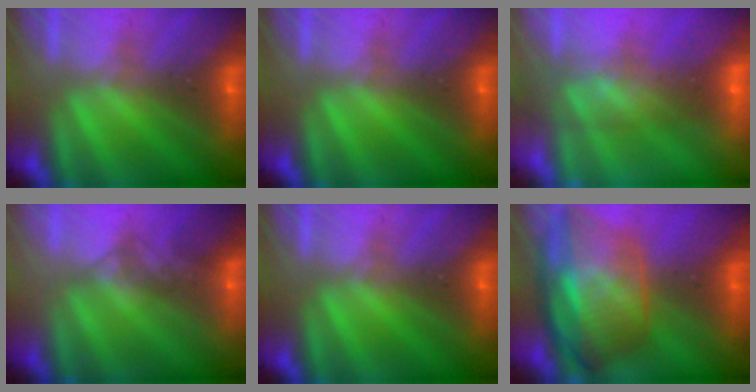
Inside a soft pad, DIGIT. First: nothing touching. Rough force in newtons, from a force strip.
{"total": 0.0}
{"total": 7.3}
{"total": 1.6}
{"total": 0.0}
{"total": 10.6}